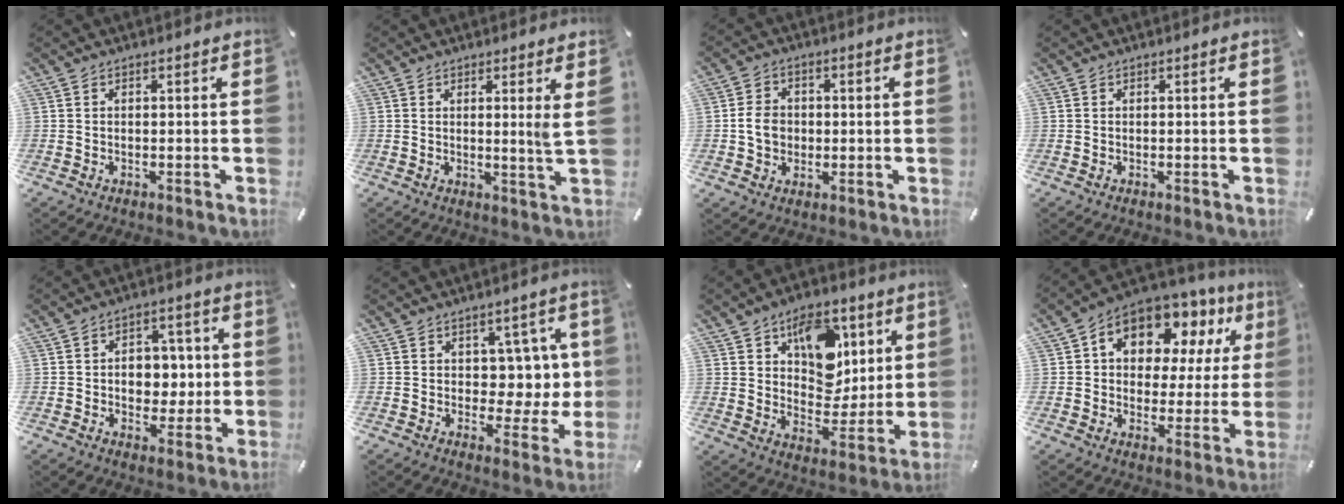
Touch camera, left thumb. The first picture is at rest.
{"total": 4.9, "force": [1.3, -0.2, 4.7], "torque": [-0.074, -0.016, 0.017]}
{"total": 5.9, "force": [-0.6, 5.1, 2.8], "torque": [-0.063, 0.004, -0.013]}
{"total": 0.0}
{"total": 8.1, "force": [-0.1, 6.4, 5.0], "torque": [-0.056, 0.001, -0.006]}
{"total": 7.8, "force": [2.3, 6.2, 4.1], "torque": [-0.048, -0.008, 0.043]}
{"total": 14.8, "force": [6.5, 11.0, 7.5], "torque": [-0.093, -0.034, 0.118]}
{"total": 12.2, "force": [6.8, 8.3, 5.9], "torque": [-0.106, -0.044, 0.123]}